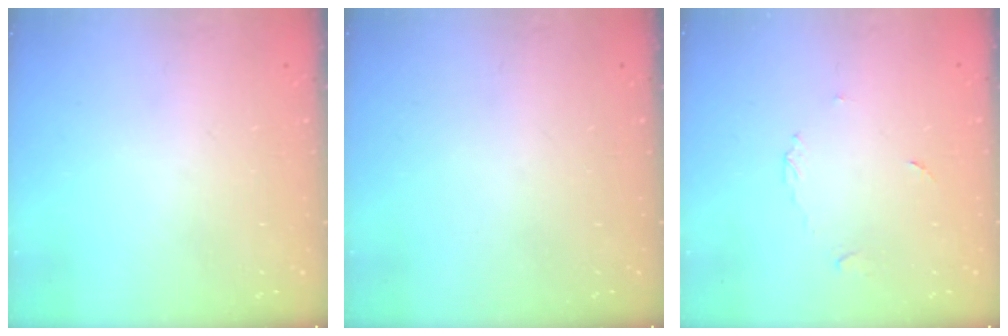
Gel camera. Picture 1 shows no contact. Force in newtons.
{"total": 0.0}
{"total": 2.7, "press": 2.7, "slide": 0.4}